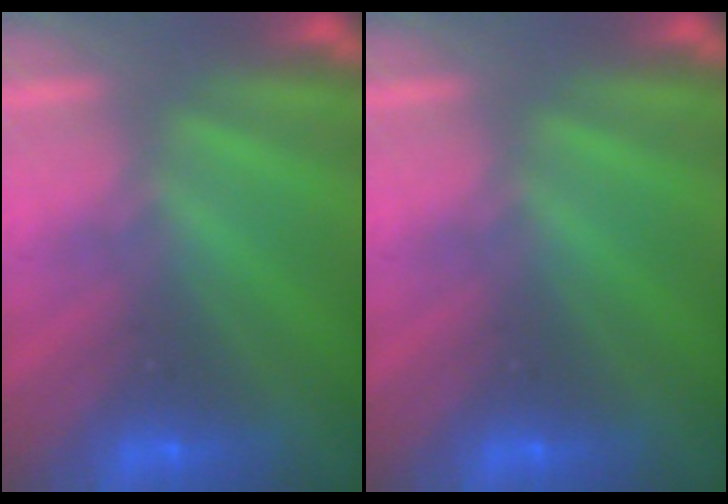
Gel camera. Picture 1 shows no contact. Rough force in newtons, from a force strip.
{"total": 0.0}